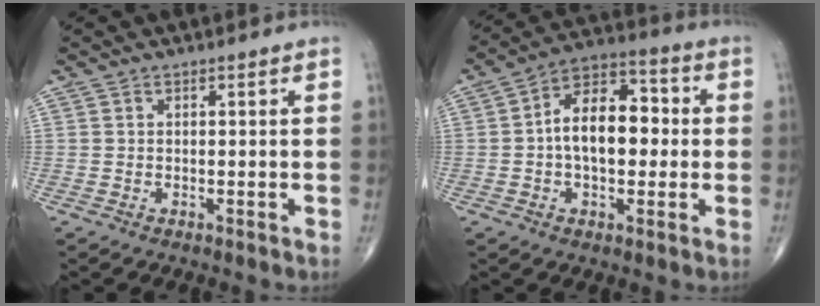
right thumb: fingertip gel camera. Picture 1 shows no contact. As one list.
[{"total": 13.2, "force": [0.1, 7.8, 10.7], "torque": [-0.150, 0.033, -0.010]}]